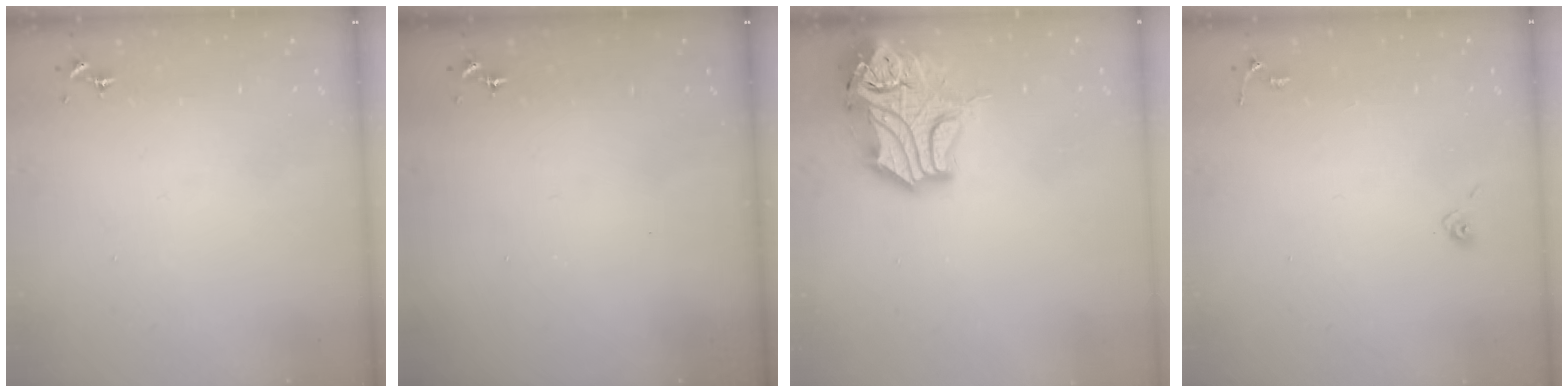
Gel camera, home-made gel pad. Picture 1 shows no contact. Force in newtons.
{"total": 0.0}
{"total": 17.4, "press": 17.2, "slide": 2.6}
{"total": 4.8, "press": 4.8, "slide": 0.4}